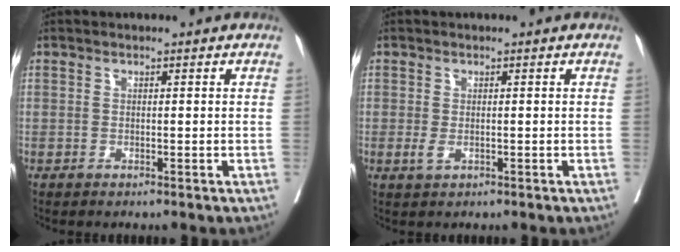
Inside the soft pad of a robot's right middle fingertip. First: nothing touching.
{"total": 1.5, "force": [-0.3, 0.8, 1.2], "torque": [-0.026, -0.004, -0.001]}